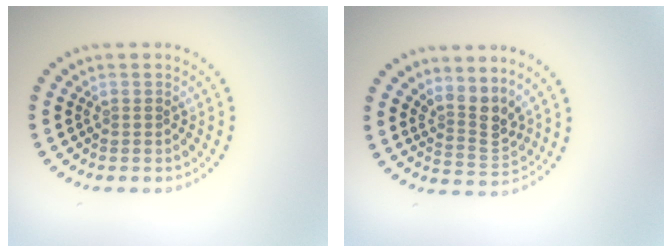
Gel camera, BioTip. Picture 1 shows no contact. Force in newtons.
{"total": 3.0, "press": 2.1, "slide": 2.1}